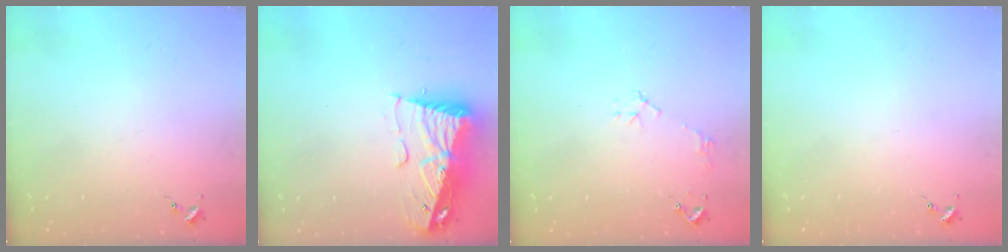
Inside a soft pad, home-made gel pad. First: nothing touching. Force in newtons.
{"total": 14.6, "press": 14.6, "slide": 1.6}
{"total": 5.3, "press": 5.3, "slide": 0.7}
{"total": 0.0}